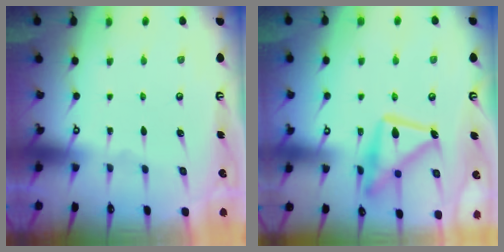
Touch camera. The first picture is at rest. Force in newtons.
{"total": 16.7, "press": 16.6, "slide": 1.1}